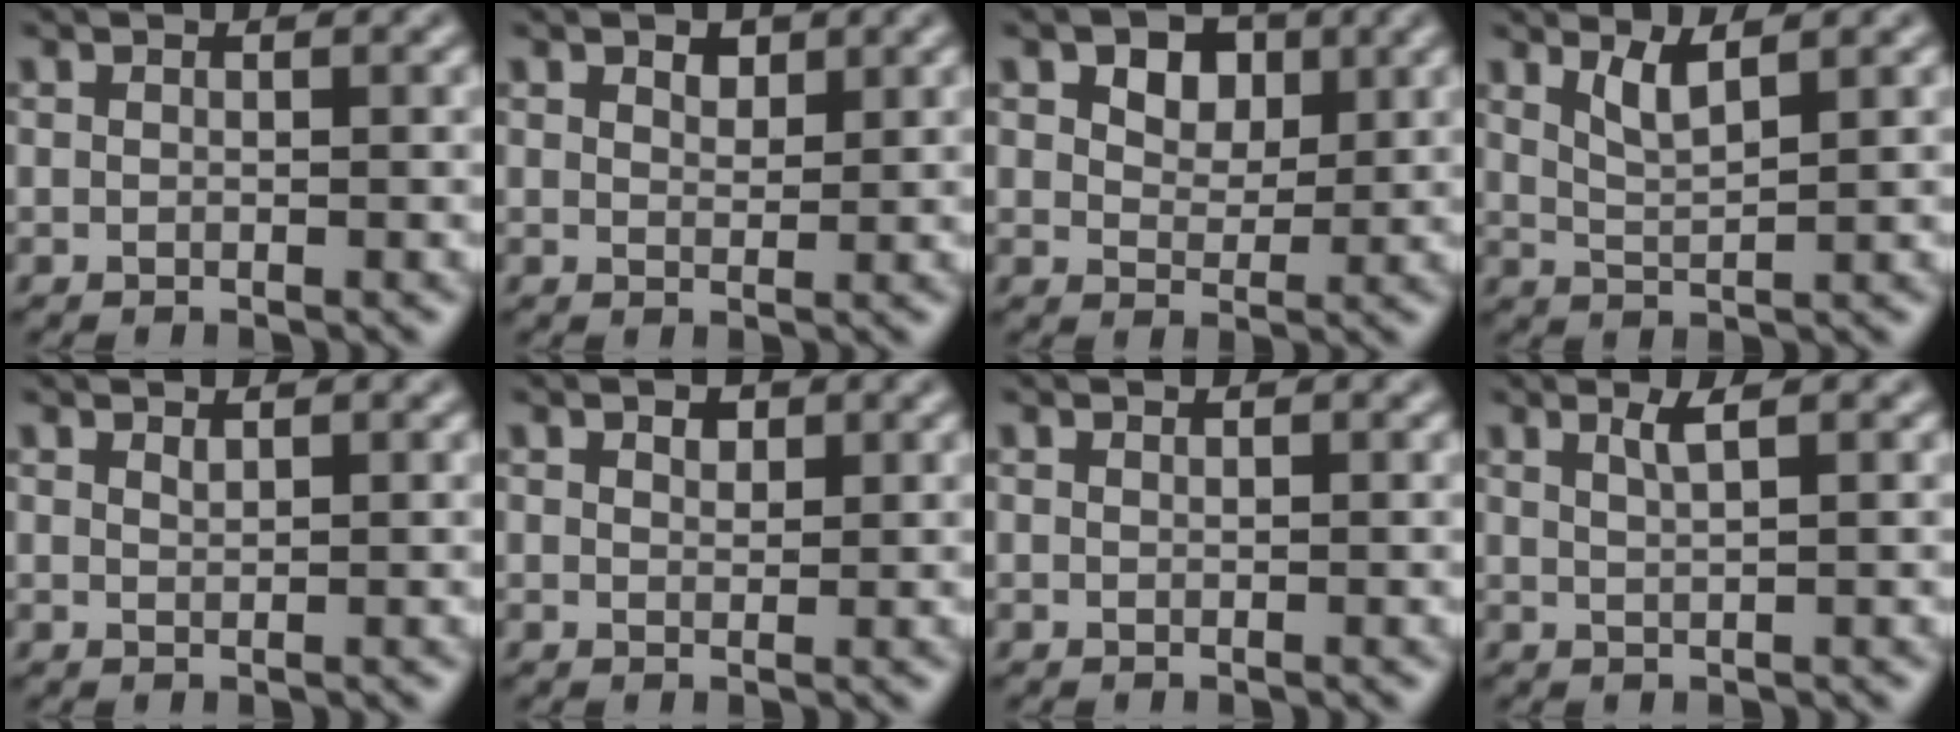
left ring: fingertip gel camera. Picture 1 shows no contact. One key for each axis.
{"total": 1.4, "fx": 1.0, "fy": 0.7, "fz": 0.6, "tx": -0.010, "ty": 0.001, "tz": 0.018}
{"total": 4.4, "fx": 2.0, "fy": 2.9, "fz": 2.6, "tx": -0.043, "ty": 0.004, "tz": 0.019}
{"total": 2.4, "fx": 1.7, "fy": 0.5, "fz": 1.7, "tx": -0.031, "ty": -0.006, "tz": 0.035}
{"total": 0.6, "fx": 0.6, "fy": 0.1, "fz": 0.2, "tx": -0.004, "ty": -0.002, "tz": 0.013}
{"total": 1.2, "fx": 0.8, "fy": 0.7, "fz": 0.5, "tx": -0.008, "ty": 0.001, "tz": 0.014}
{"total": 0.0}
{"total": 1.8, "fx": 1.0, "fy": 0.5, "fz": 1.4, "tx": -0.018, "ty": 0.003, "tz": 0.014}